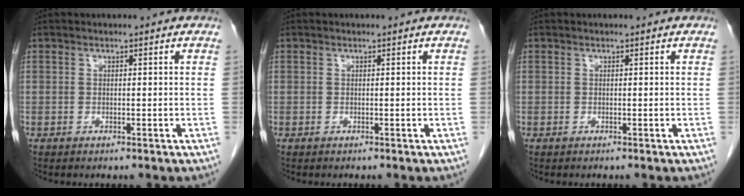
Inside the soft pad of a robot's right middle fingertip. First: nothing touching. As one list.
[{"total": 0.0}, {"total": 0.0}]